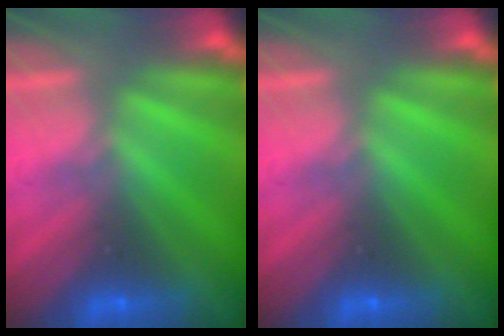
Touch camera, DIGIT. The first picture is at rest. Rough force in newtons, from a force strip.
{"total": 0.0}